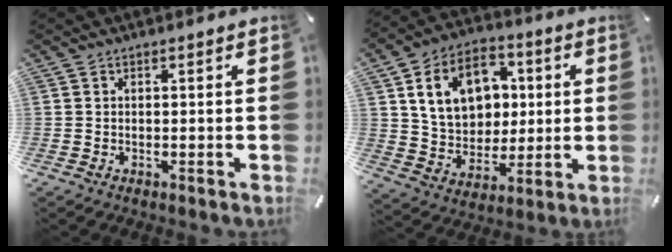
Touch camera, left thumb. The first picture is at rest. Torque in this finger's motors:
{"motor_torque": [1.95, 3.06, 2.16, -0.61, 0.25]}